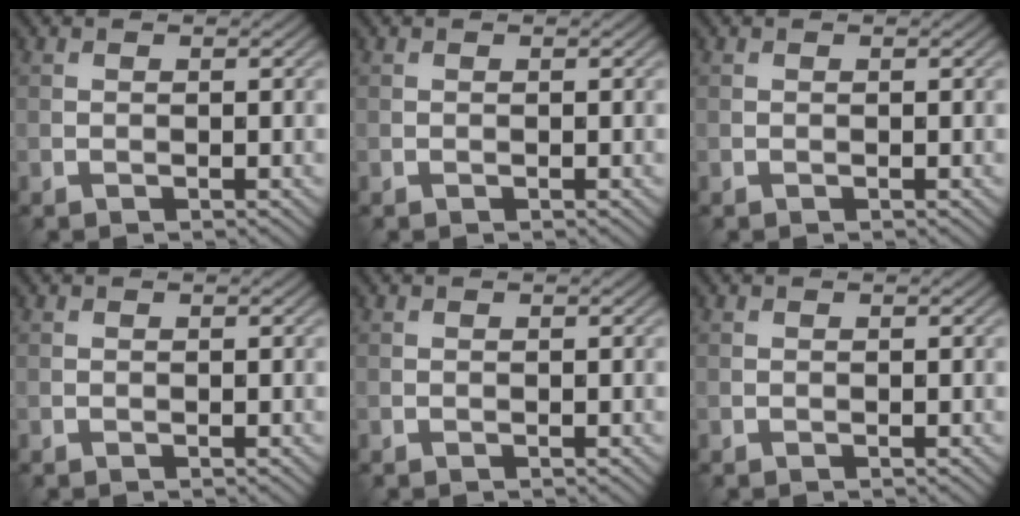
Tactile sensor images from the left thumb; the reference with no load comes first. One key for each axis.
{"total": 0.0}
{"total": 0.0}
{"total": 0.0}
{"total": 0.0}
{"total": 0.0}